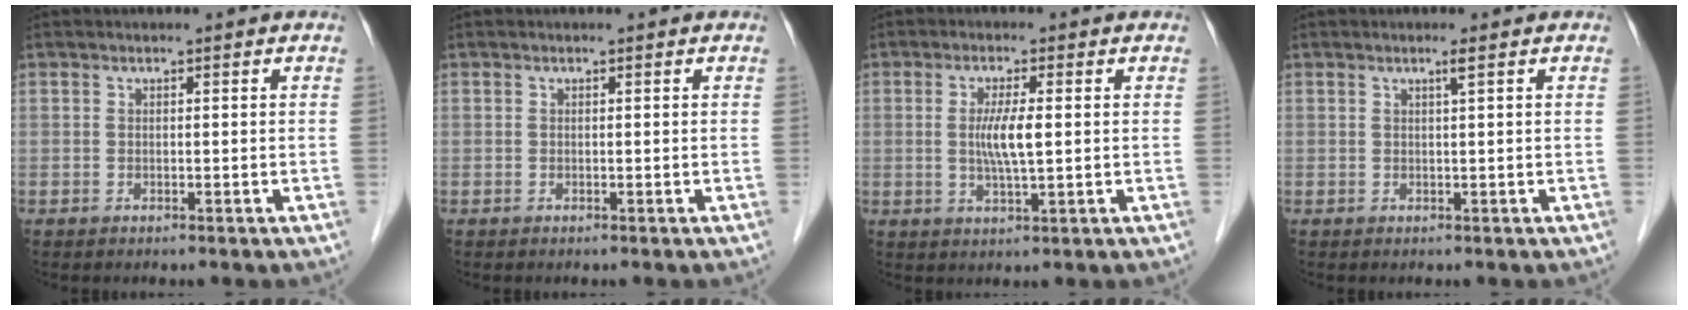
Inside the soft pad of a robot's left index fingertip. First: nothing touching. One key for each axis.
{"total": 0.0}
{"total": 4.7, "fx": 0.2, "fy": 0.4, "fz": 4.7, "tx": -0.092, "ty": -0.007, "tz": 0.004}
{"total": 0.9, "fx": 0.4, "fy": -0.3, "fz": 0.8, "tx": -0.021, "ty": -0.002, "tz": 0.011}